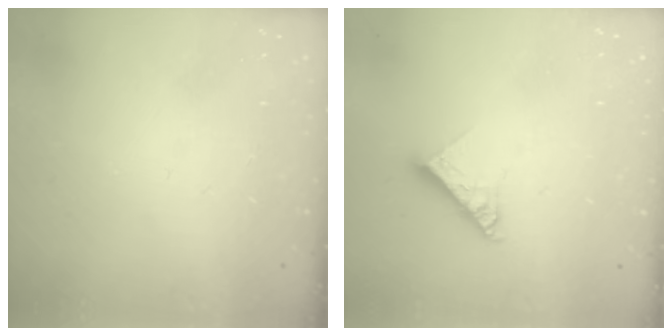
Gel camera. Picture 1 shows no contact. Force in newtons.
{"total": 8.6, "press": 8.6, "slide": 0.8}